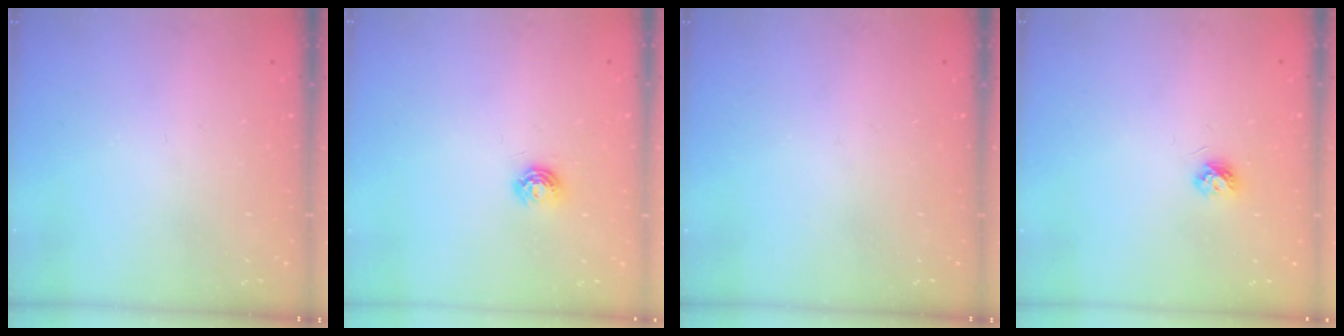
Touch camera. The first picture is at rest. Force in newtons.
{"total": 5.0, "press": 5.0, "slide": 0.6}
{"total": 0.0}
{"total": 4.5, "press": 4.5, "slide": 0.6}